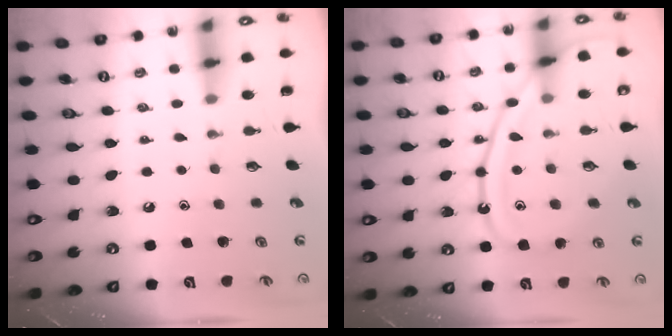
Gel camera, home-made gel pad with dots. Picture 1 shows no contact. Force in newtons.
{"total": 16.6, "press": 16.5, "slide": 1.4}